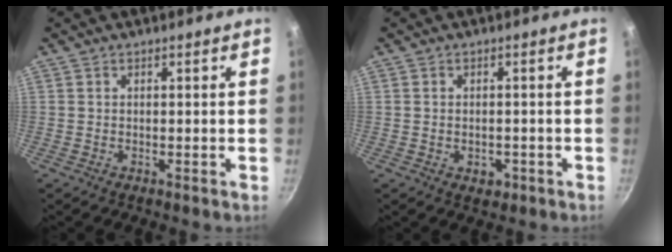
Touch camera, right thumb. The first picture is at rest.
{"total": 2.7, "force": [-1.0, 1.9, 1.7], "torque": [-0.020, 0.005, -0.009]}